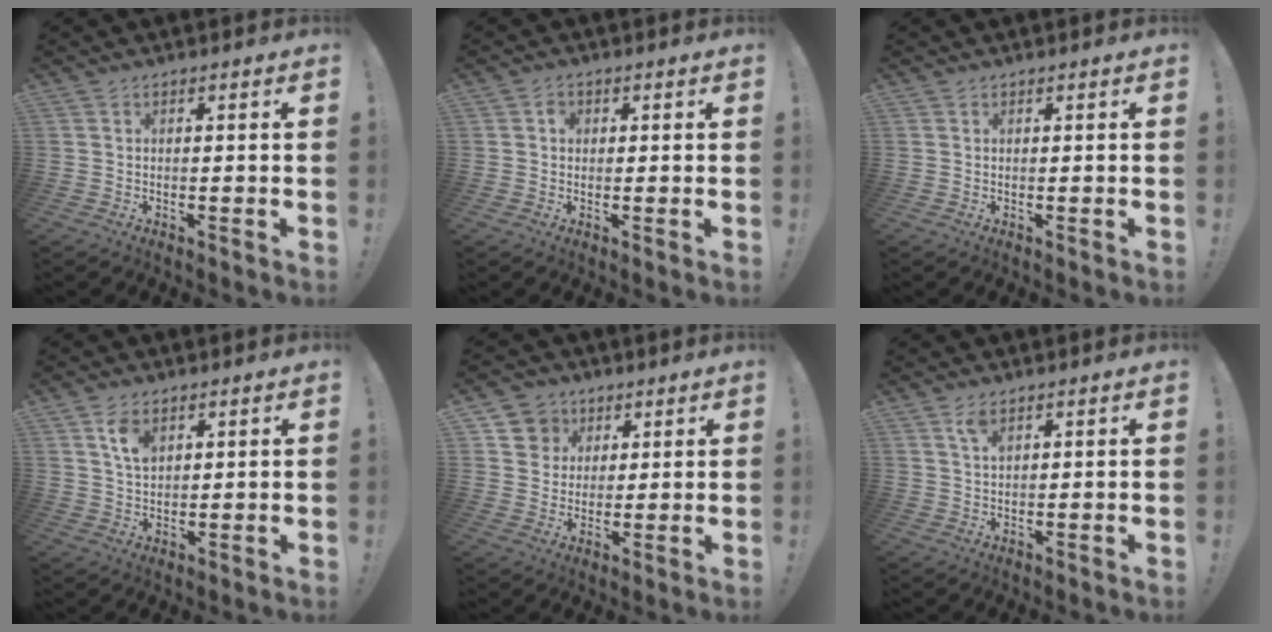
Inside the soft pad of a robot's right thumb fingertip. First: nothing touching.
{"total": 2.1, "force": [0.2, 1.7, 1.1], "torque": [-0.011, 0.001, 0.001]}
{"total": 0.0}
{"total": 6.1, "force": [3.2, 3.7, 3.8], "torque": [-0.055, -0.012, 0.056]}
{"total": 8.0, "force": [3.3, 7.2, 0.9], "torque": [-0.012, -0.025, 0.068]}
{"total": 3.6, "force": [2.1, 1.5, 2.4], "torque": [-0.042, -0.005, 0.036]}